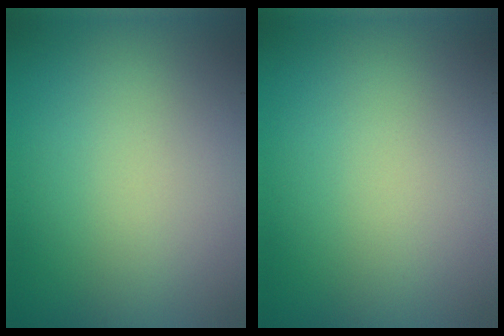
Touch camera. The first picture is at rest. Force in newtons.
{"total": 0.0}